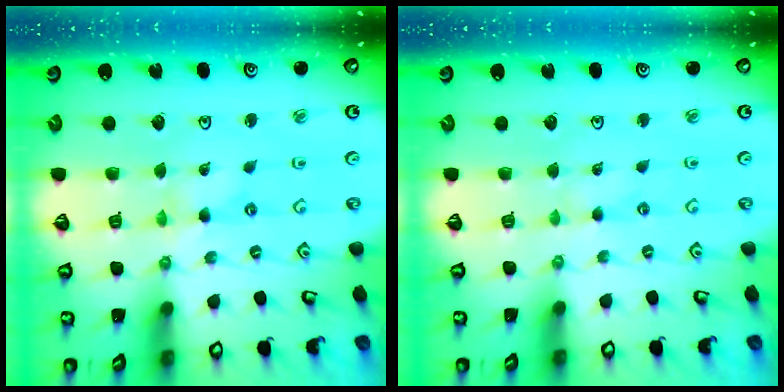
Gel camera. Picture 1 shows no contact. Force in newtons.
{"total": 0.0}